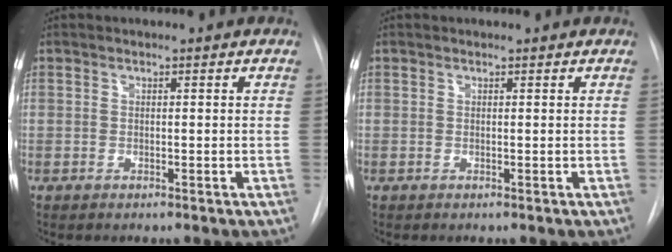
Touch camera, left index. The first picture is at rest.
{"total": 0.0}